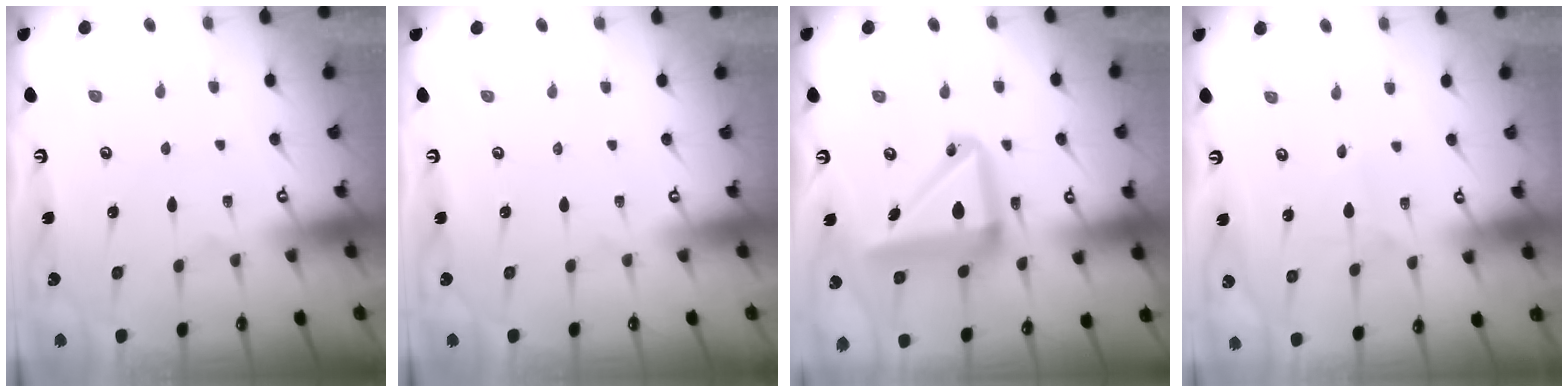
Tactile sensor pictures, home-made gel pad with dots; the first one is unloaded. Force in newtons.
{"total": 0.0}
{"total": 15.5, "press": 15.4, "slide": 1.7}
{"total": 3.5, "press": 3.5, "slide": 0.4}